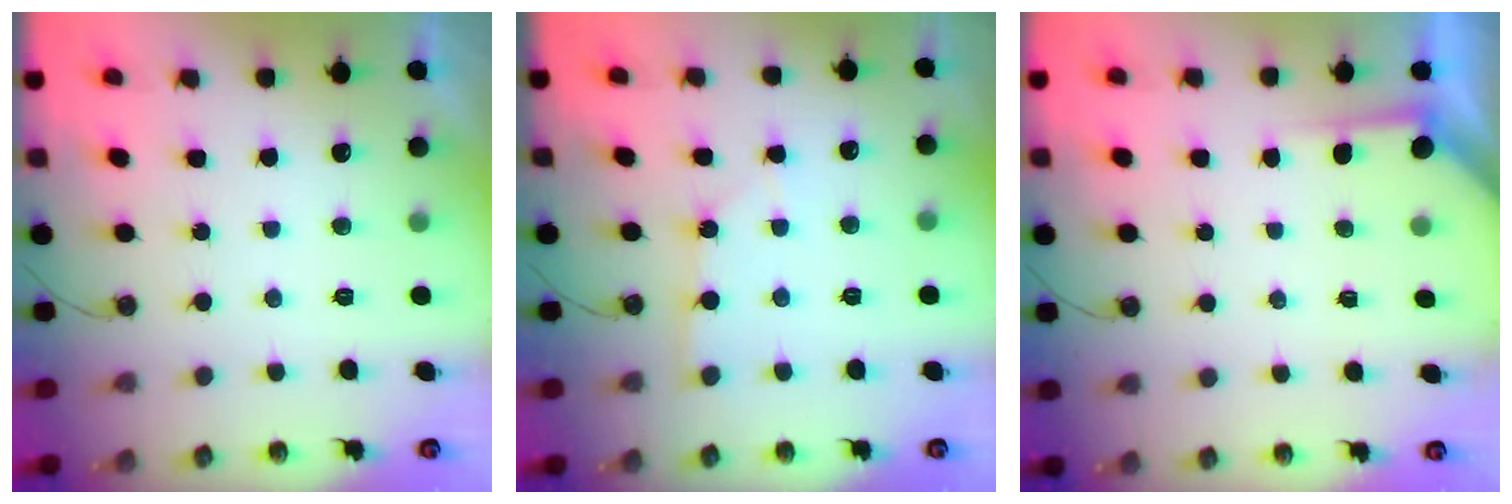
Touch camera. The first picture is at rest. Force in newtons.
{"total": 1.5, "press": 1.5, "slide": 0.2}
{"total": 2.5, "press": 2.5, "slide": 0.3}